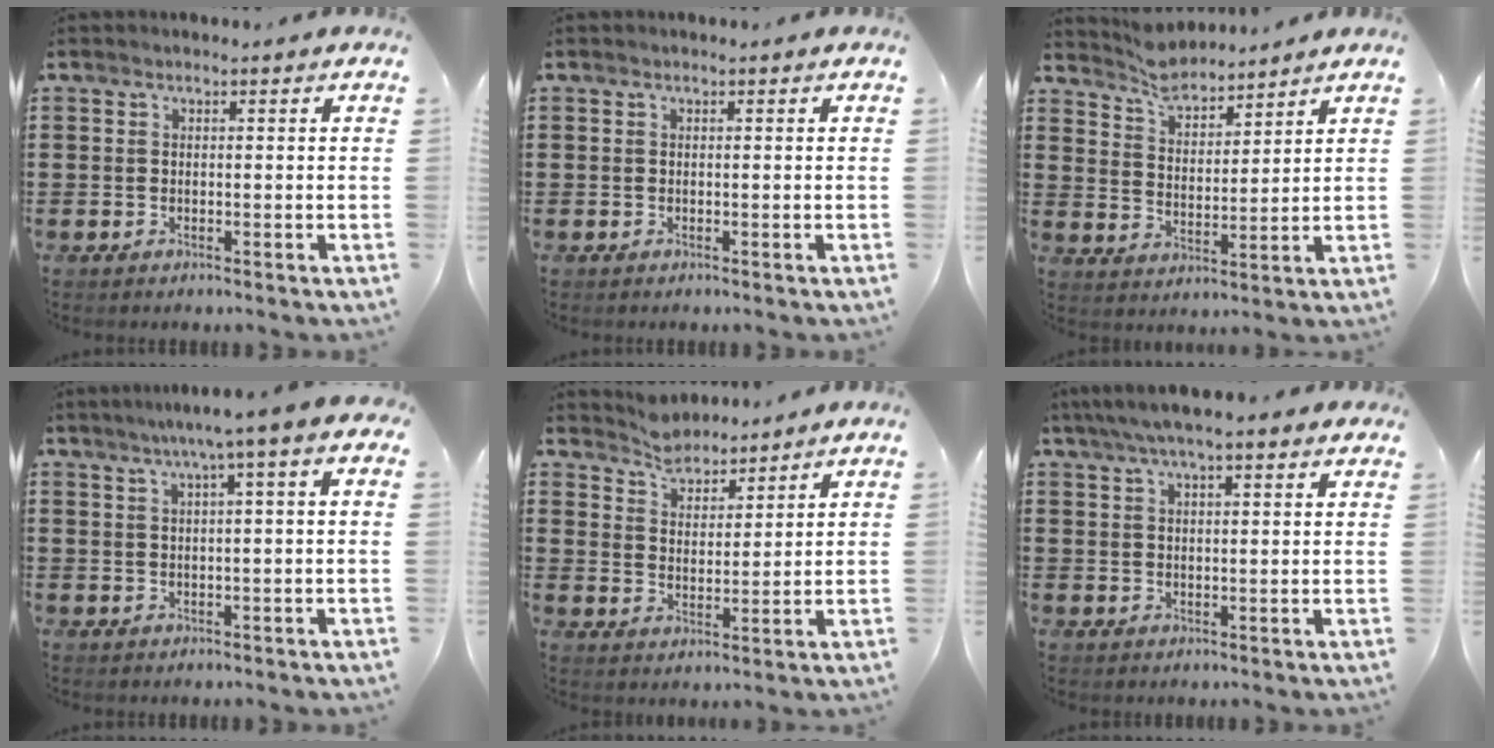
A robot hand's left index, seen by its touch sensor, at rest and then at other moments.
{"total": 0.0}
{"total": 5.0, "force": [4.9, 0.9, 0.7], "torque": [-0.035, -0.022, 0.087]}
{"total": 3.9, "force": [1.1, -0.5, 3.7], "torque": [-0.072, -0.003, 0.011]}
{"total": 4.1, "force": [4.0, 0.8, -0.3], "torque": [-0.013, -0.015, 0.073]}
{"total": 4.9, "force": [3.6, 1.5, 2.9], "torque": [-0.064, 0.002, 0.064]}